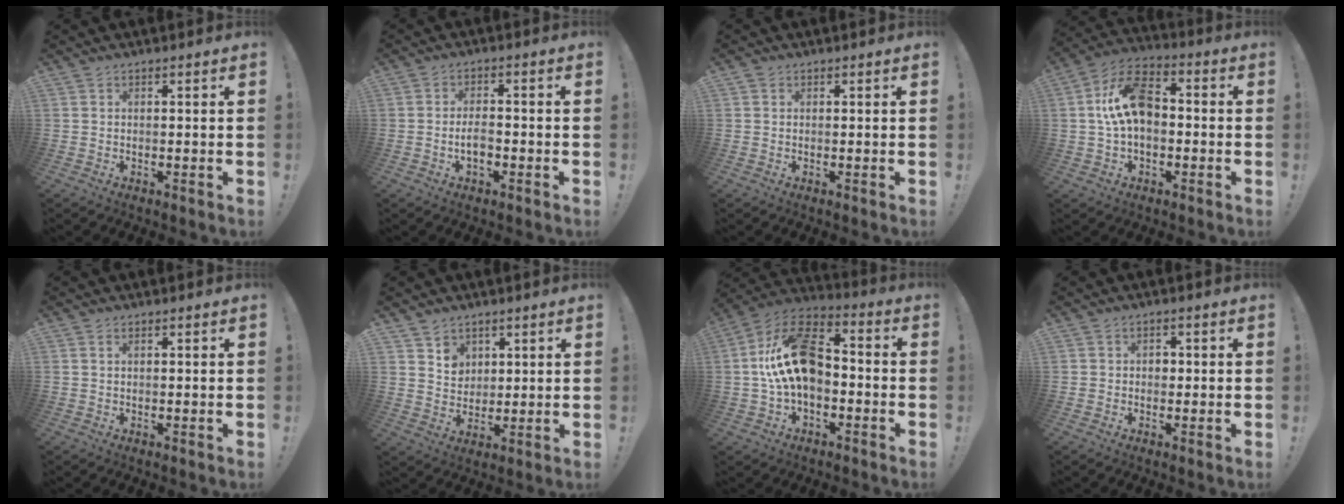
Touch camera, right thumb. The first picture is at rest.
{"total": 4.5, "force": [-1.4, 2.0, 3.7], "torque": [-0.062, 0.003, -0.027]}
{"total": 0.5, "force": [0.2, 0.5, 0.0], "torque": [0.003, -0.001, 0.004]}
{"total": 14.1, "force": [0.5, 8.5, 11.2], "torque": [-0.199, 0.010, 0.007]}
{"total": 0.7, "force": [0.3, 0.3, 0.5], "torque": [-0.013, 0.002, 0.006]}
{"total": 5.8, "force": [3.7, 4.4, 0.5], "torque": [0.000, -0.034, 0.067]}
{"total": 18.0, "force": [0.5, 10.8, 14.4], "torque": [-0.258, 0.015, 0.009]}
{"total": 2.3, "force": [-0.3, 2.1, 1.0], "torque": [-0.016, 0.004, -0.008]}